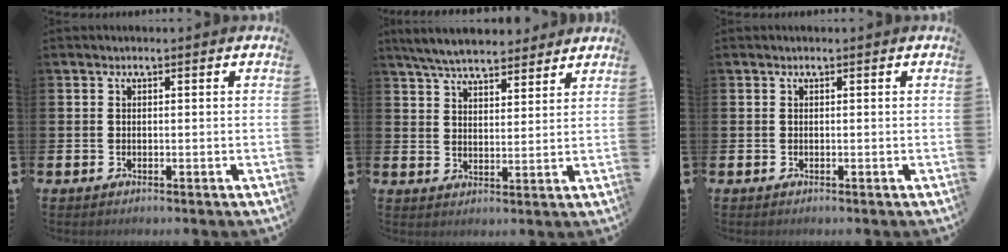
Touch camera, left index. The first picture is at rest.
{"total": 6.5, "force": [6.2, 1.2, 1.6], "torque": [-0.042, -0.026, 0.111]}
{"total": 0.0}